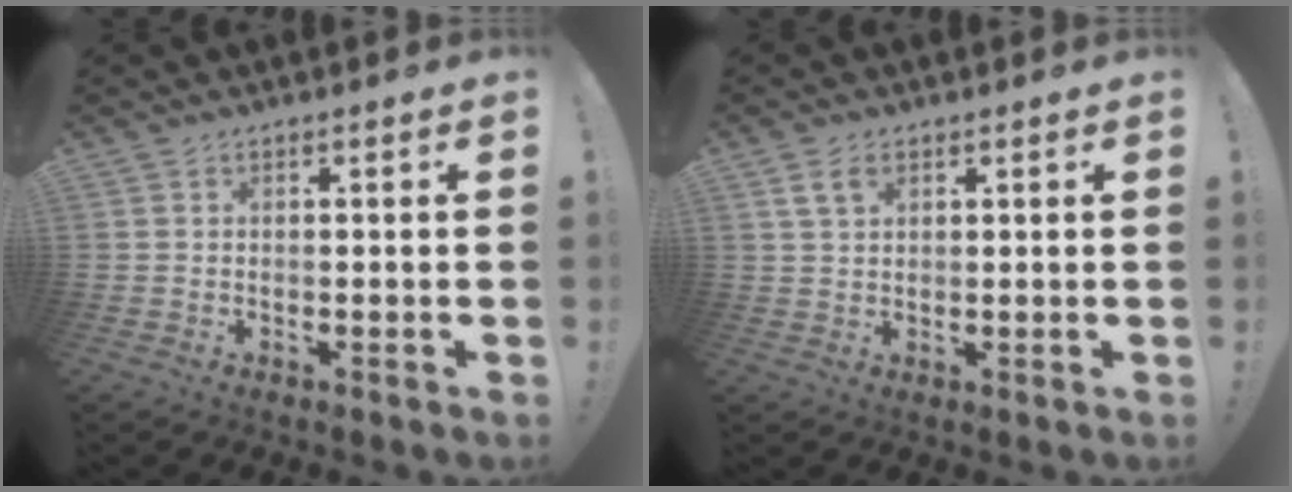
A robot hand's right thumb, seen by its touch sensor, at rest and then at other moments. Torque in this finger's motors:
{"motor_torque": [0.15, 0.23, 0.12, 0.25, 0.00]}